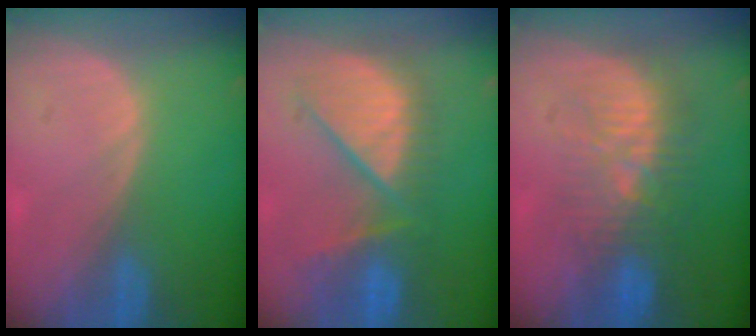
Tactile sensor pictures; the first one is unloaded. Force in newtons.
{"total": 10.0, "press": 9.4, "slide": 3.2}
{"total": 9.1, "press": 8.8, "slide": 2.3}